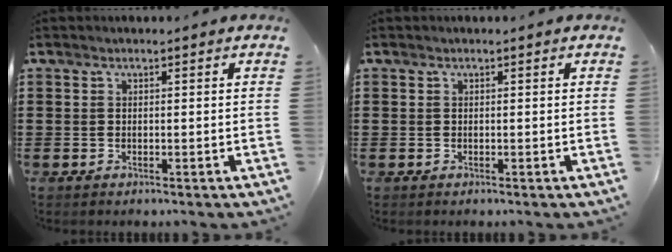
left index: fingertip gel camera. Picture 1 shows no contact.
{"total": 0.0}